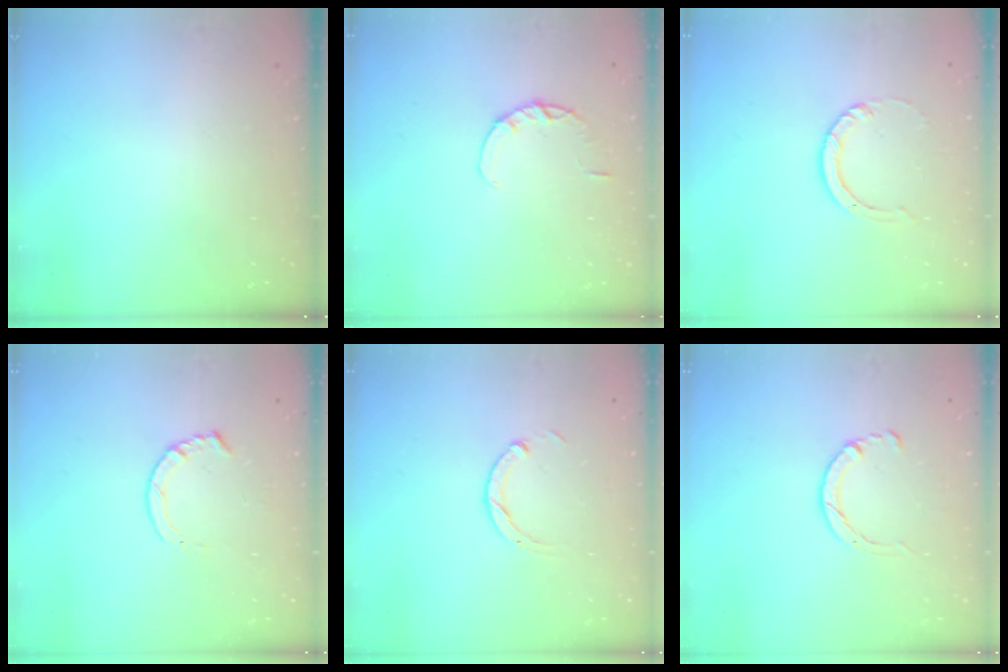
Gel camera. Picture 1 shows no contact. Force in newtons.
{"total": 1.8, "press": 1.8, "slide": 0.3}
{"total": 5.1, "press": 5.1, "slide": 0.3}
{"total": 4.6, "press": 4.6, "slide": 0.5}
{"total": 3.0, "press": 2.9, "slide": 0.4}
{"total": 2.9, "press": 2.8, "slide": 0.4}